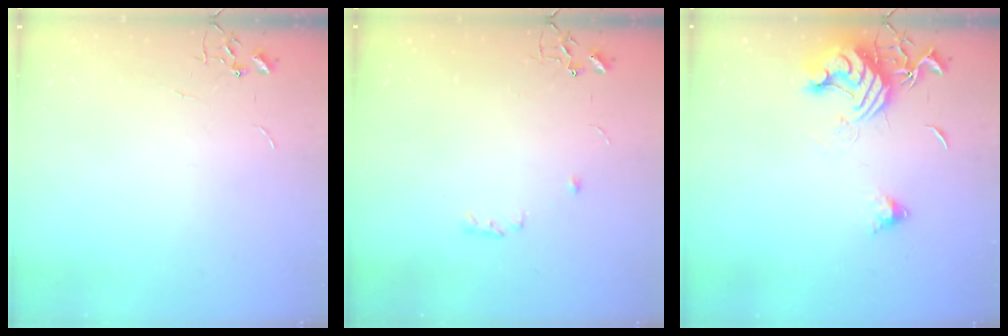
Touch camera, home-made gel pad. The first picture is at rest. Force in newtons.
{"total": 4.0, "press": 3.8, "slide": 1.3}
{"total": 12.4, "press": 12.2, "slide": 1.7}